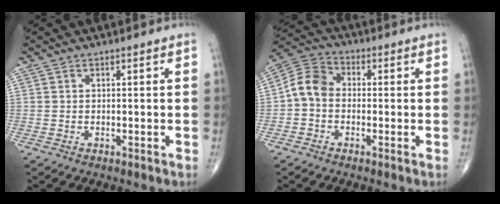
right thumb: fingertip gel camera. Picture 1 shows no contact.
{"total": 6.9, "force": [-0.8, 5.4, 4.3], "torque": [-0.069, 0.023, -0.034]}